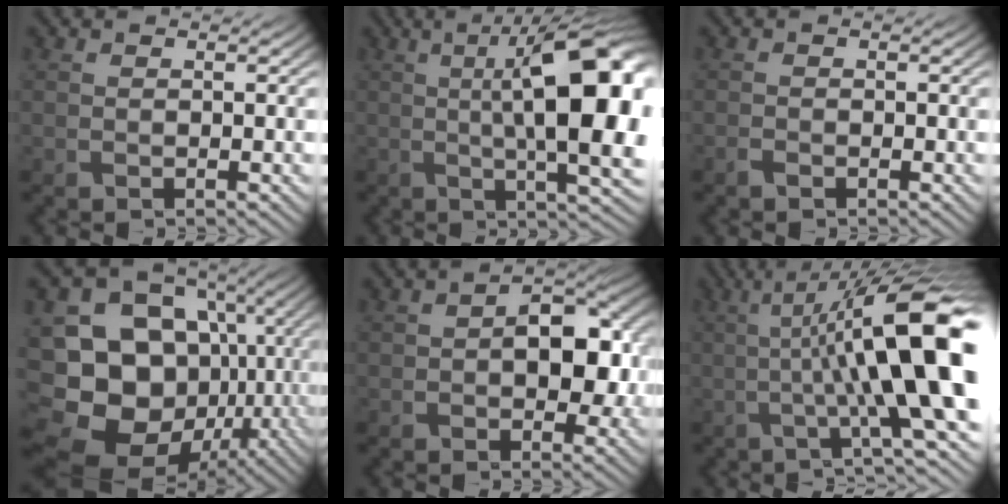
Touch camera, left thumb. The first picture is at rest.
{"total": 15.7, "force": [1.1, 4.9, 14.9], "torque": [-0.204, 0.005, 0.022]}
{"total": 0.8, "force": [-0.6, 0.3, 0.4], "torque": [-0.009, 0.000, -0.012]}
{"total": 20.2, "force": [-4.0, 16.6, 10.9], "torque": [-0.218, -0.041, -0.058]}
{"total": 7.2, "force": [0.0, 4.3, 5.8], "torque": [-0.083, -0.007, -0.001]}
{"total": 15.7, "force": [-0.6, 3.3, 15.4], "torque": [-0.204, 0.013, -0.009]}